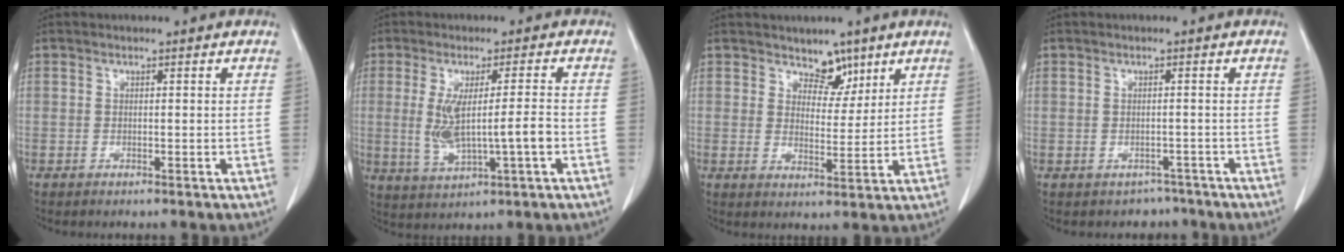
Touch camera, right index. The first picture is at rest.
{"total": 8.1, "force": [-0.8, 0.9, 8.0], "torque": [-0.159, -0.001, -0.007]}
{"total": 4.7, "force": [3.5, 2.6, 1.7], "torque": [-0.015, -0.006, 0.059]}
{"total": 2.3, "force": [-1.6, 1.6, -0.4], "torque": [0.004, 0.008, -0.020]}